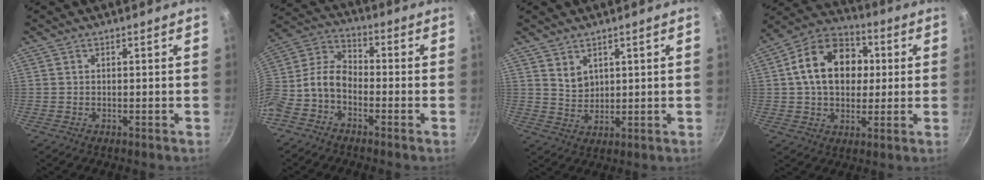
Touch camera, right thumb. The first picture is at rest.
{"total": 10.3, "force": [-2.9, 7.0, 7.0], "torque": [-0.147, 0.057, -0.074]}
{"total": 3.8, "force": [2.3, 2.5, 1.7], "torque": [-0.017, -0.015, 0.051]}
{"total": 16.8, "force": [2.5, 12.4, 11.0], "torque": [-0.150, 0.023, 0.026]}